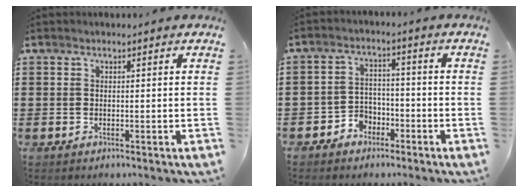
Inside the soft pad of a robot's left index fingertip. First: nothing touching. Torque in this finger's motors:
{"motor_torque": [0.18, 0.17, 0.11, 0.03]}